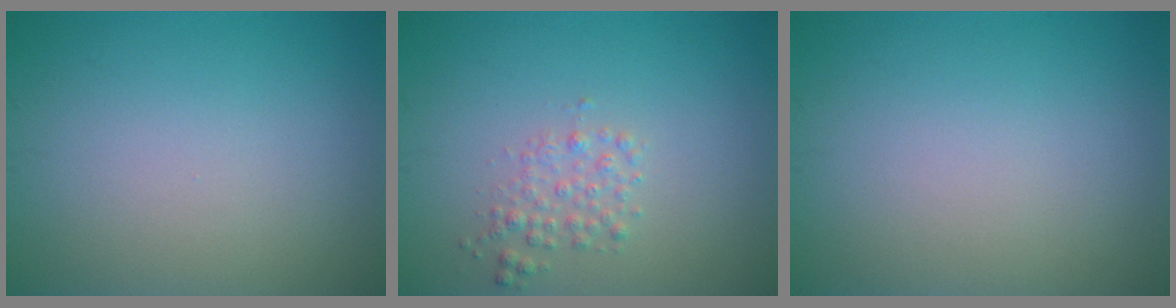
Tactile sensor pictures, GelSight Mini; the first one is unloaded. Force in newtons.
{"total": 1.7, "press": 1.7, "slide": 0.1}
{"total": 0.0}